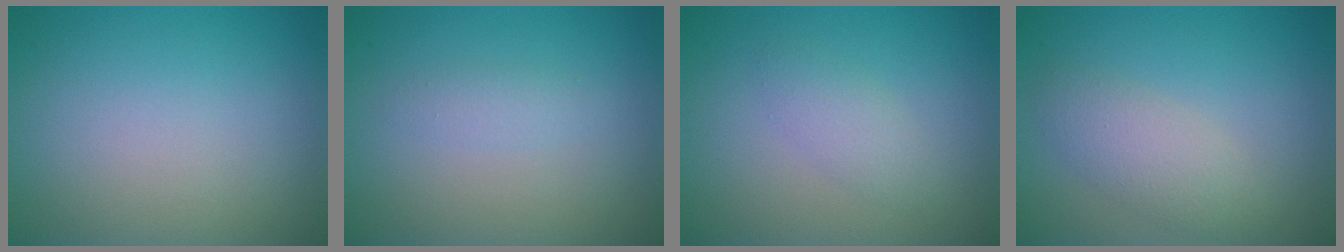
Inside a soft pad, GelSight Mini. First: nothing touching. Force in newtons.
{"total": 1.1, "press": 1.1, "slide": 0.1}
{"total": 1.8, "press": 1.8, "slide": 0.1}
{"total": 2.9, "press": 2.9, "slide": 0.0}